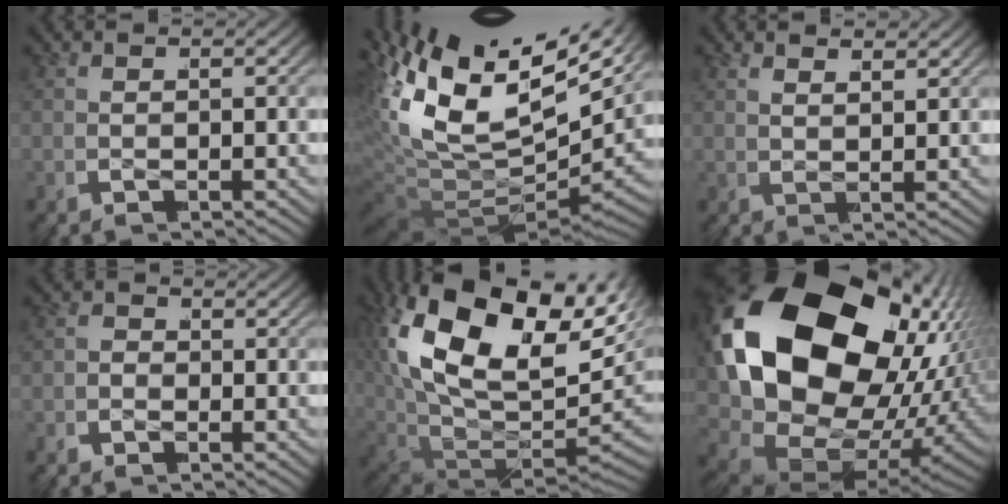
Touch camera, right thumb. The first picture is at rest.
{"total": 18.8, "force": [3.2, 11.3, 14.6], "torque": [-0.288, -0.030, 0.057]}
{"total": 1.5, "force": [1.4, -0.3, 0.4], "torque": [0.001, 0.003, 0.023]}
{"total": 1.5, "force": [-0.8, 1.2, 0.5], "torque": [-0.007, -0.006, -0.018]}
{"total": 20.7, "force": [3.1, 13.3, 15.6], "torque": [-0.301, -0.032, 0.065]}
{"total": 28.2, "force": [0.5, 19.2, 20.7], "torque": [-0.421, -0.055, 0.027]}